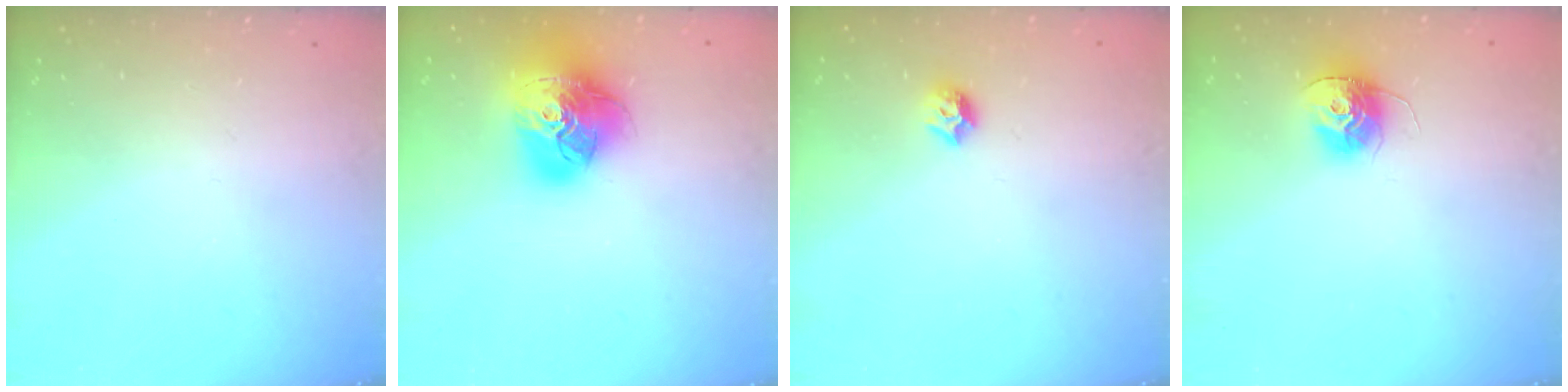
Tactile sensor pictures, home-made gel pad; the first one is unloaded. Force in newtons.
{"total": 21.4, "press": 21.3, "slide": 2.3}
{"total": 6.7, "press": 6.6, "slide": 0.9}
{"total": 12.3, "press": 12.3, "slide": 1.0}